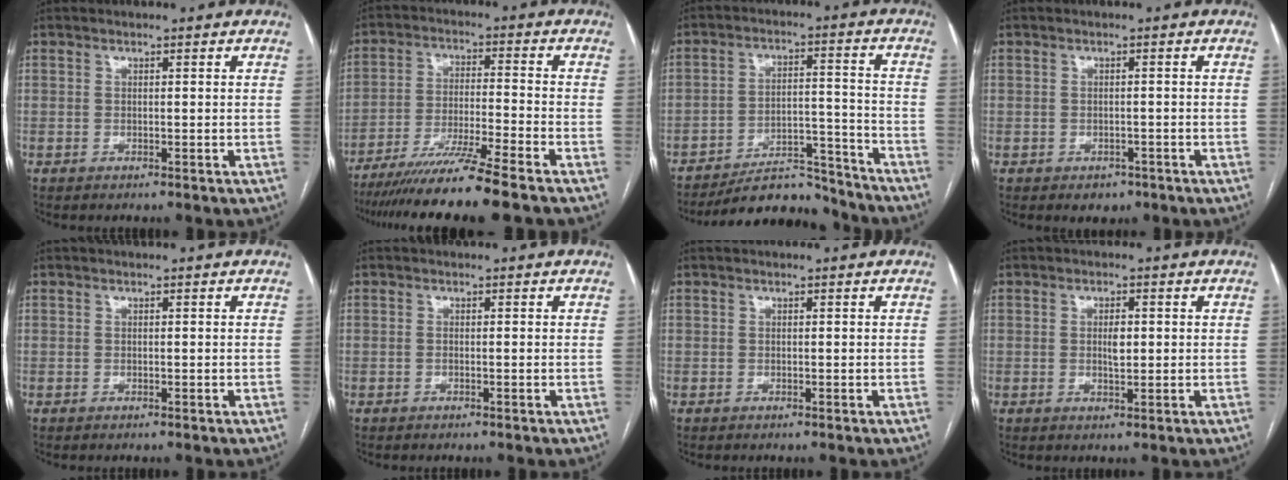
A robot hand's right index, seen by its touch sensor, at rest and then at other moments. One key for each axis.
{"total": 12.8, "fx": -10.4, "fy": -1.9, "fz": 7.2, "tx": -0.110, "ty": -0.033, "tz": -0.175}
{"total": 11.7, "fx": -11.1, "fy": 2.7, "fz": 2.3, "tx": -0.024, "ty": 0.036, "tz": -0.174}
{"total": 2.7, "fx": -1.7, "fy": 1.9, "fz": 1.0, "tx": -0.005, "ty": 0.004, "tz": -0.013}
{"total": 0.0}
{"total": 0.0}
{"total": 0.0}
{"total": 2.6, "fx": 0.3, "fy": 0.9, "fz": 2.4, "tx": -0.041, "ty": -0.001, "tz": 0.005}